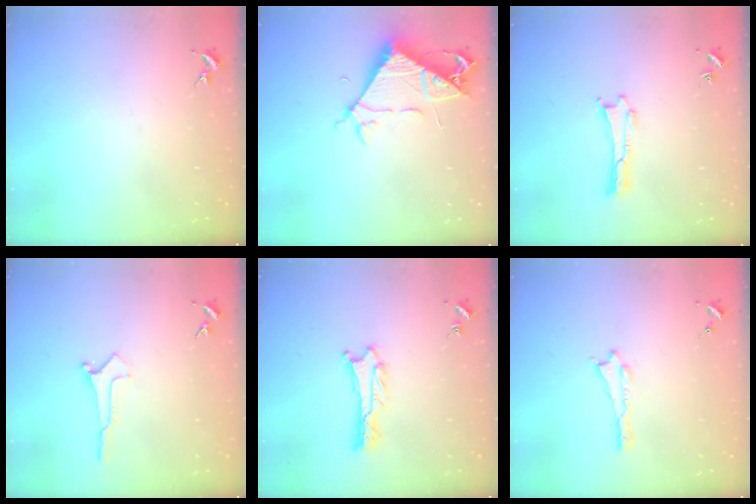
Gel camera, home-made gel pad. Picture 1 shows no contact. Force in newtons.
{"total": 7.4, "press": 7.4, "slide": 0.8}
{"total": 0.0}
{"total": 0.0}
{"total": 1.7, "press": 1.7, "slide": 0.1}
{"total": 0.0}